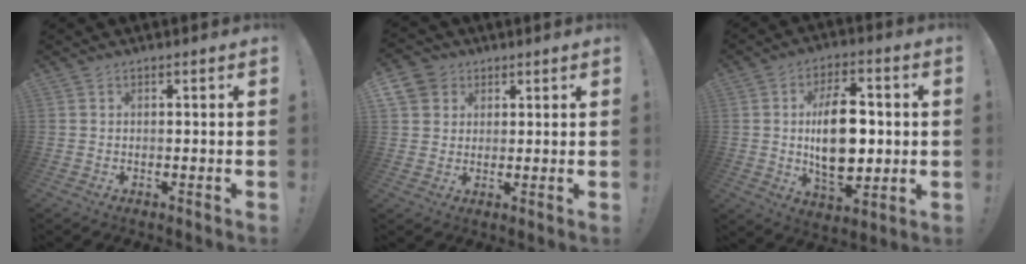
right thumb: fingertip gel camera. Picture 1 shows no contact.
{"total": 6.5, "force": [3.3, 5.5, 1.4], "torque": [-0.024, -0.016, 0.065]}
{"total": 17.6, "force": [0.5, 10.3, 14.3], "torque": [-0.248, -0.006, 0.002]}